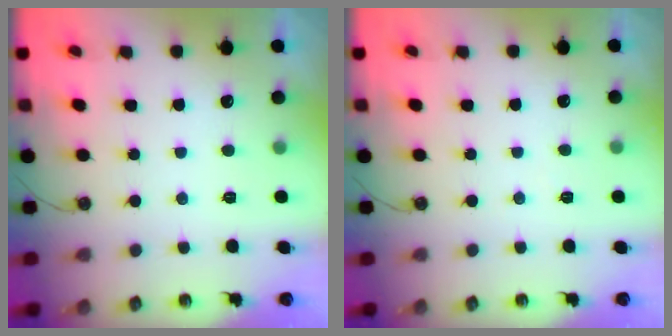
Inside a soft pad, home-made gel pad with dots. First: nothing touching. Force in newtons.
{"total": 2.6, "press": 2.6, "slide": 0.5}